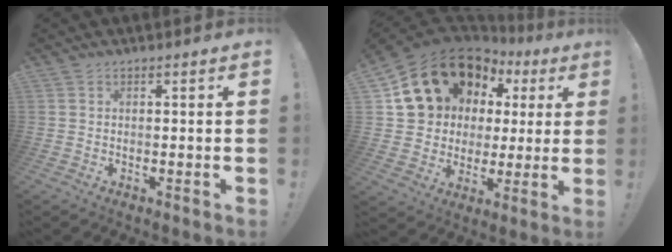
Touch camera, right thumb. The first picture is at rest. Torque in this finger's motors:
{"motor_torque": [0.39, 1.87, 0.54, -0.10, 0.37]}